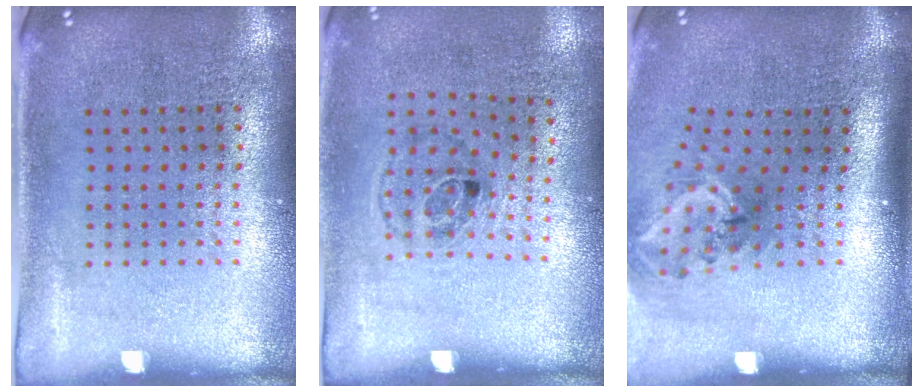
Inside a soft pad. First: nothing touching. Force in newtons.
{"total": 1.1, "press": 0.7, "slide": 0.9}
{"total": 2.1, "press": 1.3, "slide": 1.6}